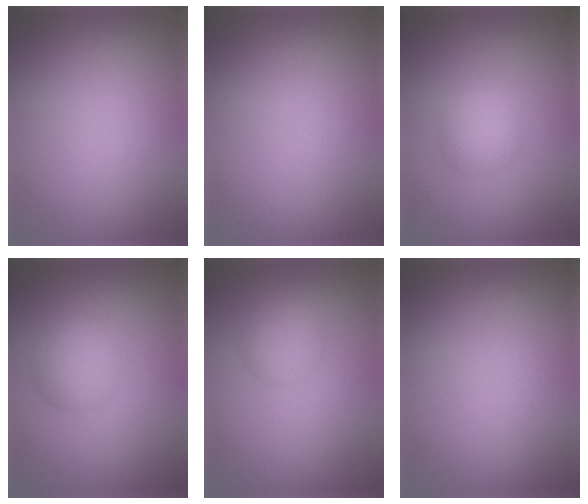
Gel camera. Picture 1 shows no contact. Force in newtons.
{"total": 0.0}
{"total": 2.2, "press": 2.2, "slide": 0.1}
{"total": 2.8, "press": 2.8, "slide": 0.1}
{"total": 2.5, "press": 2.5, "slide": 0.1}
{"total": 0.0}